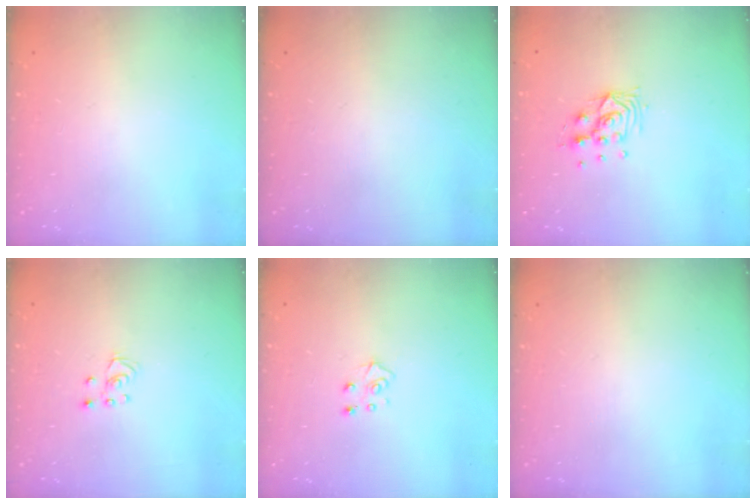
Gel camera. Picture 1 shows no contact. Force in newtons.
{"total": 0.0}
{"total": 8.3, "press": 8.3, "slide": 0.7}
{"total": 2.5, "press": 2.5, "slide": 0.2}
{"total": 5.4, "press": 5.3, "slide": 0.4}
{"total": 0.0}